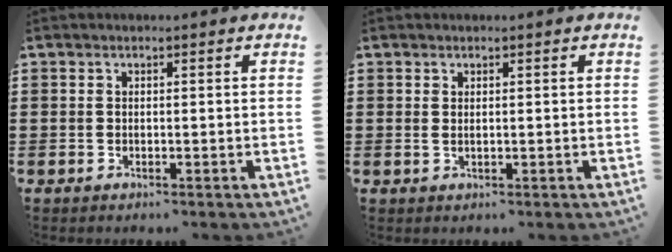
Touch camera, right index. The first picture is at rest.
{"total": 0.8, "force": [0.3, 0.1, 0.7], "torque": [-0.014, 0.000, 0.005]}